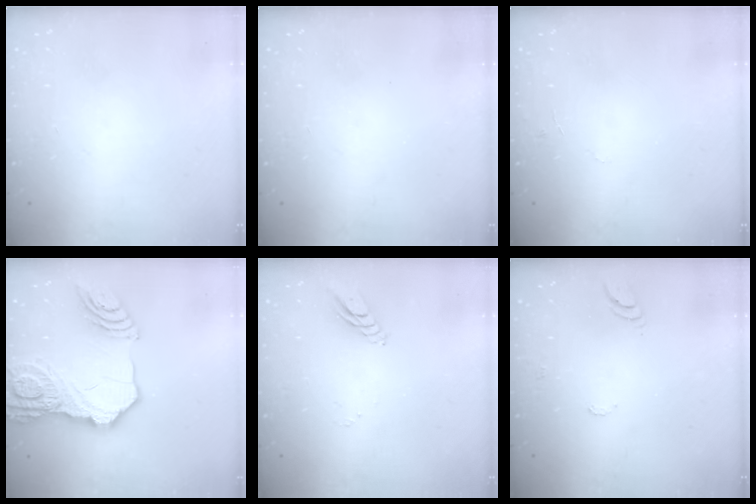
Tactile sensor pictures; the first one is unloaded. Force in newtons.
{"total": 0.0}
{"total": 4.2, "press": 4.2, "slide": 0.4}
{"total": 25.1, "press": 24.9, "slide": 3.2}
{"total": 5.8, "press": 5.8, "slide": 0.4}
{"total": 7.5, "press": 7.5, "slide": 0.7}